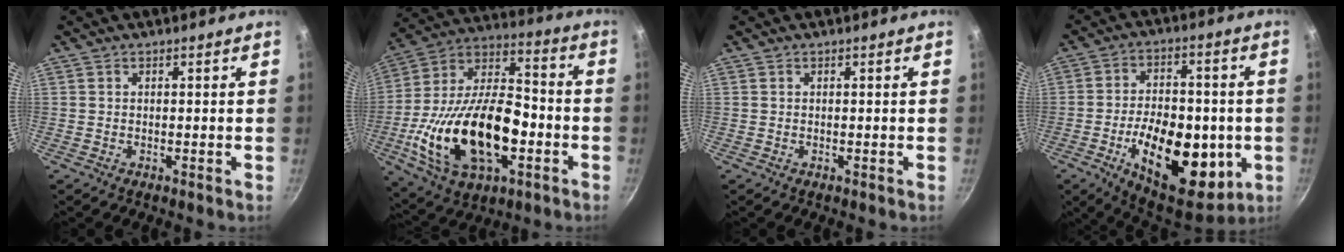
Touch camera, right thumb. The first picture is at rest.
{"total": 26.9, "force": [-6.6, 14.9, 21.5], "torque": [-0.385, 0.037, -0.114]}
{"total": 0.0}
{"total": 22.5, "force": [-5.0, 12.7, 17.9], "torque": [-0.236, 0.011, -0.064]}